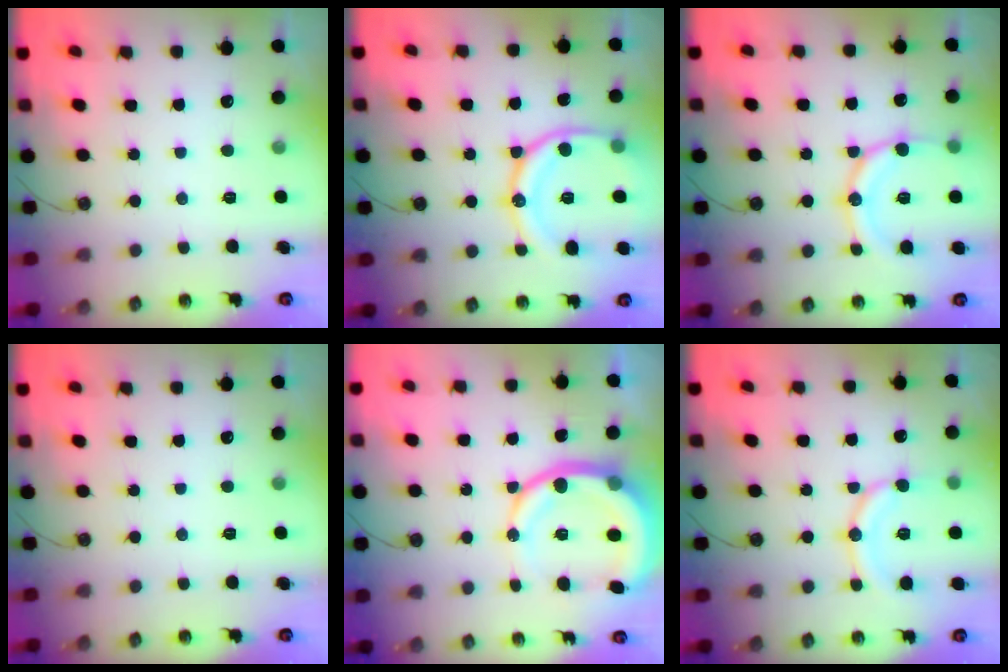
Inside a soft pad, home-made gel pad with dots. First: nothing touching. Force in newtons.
{"total": 18.0, "press": 18.0, "slide": 1.7}
{"total": 15.0, "press": 14.7, "slide": 2.9}
{"total": 0.0}
{"total": 16.6, "press": 16.3, "slide": 3.1}
{"total": 13.2, "press": 13.0, "slide": 1.7}